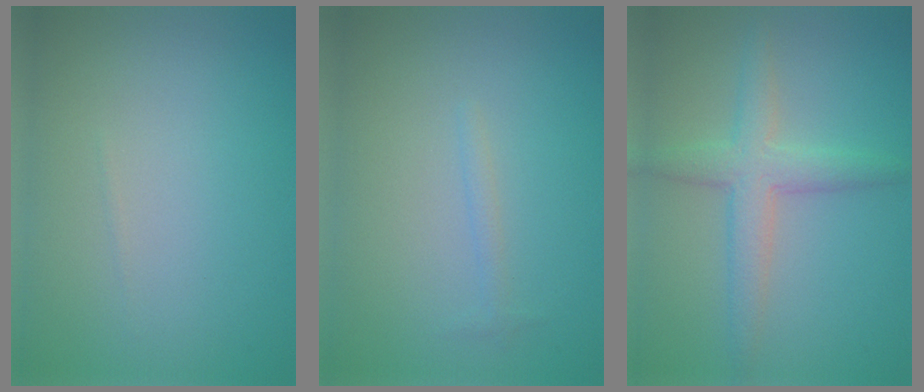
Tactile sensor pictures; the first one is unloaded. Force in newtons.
{"total": 0.8, "press": 0.8, "slide": 0.0}
{"total": 3.7, "press": 3.7, "slide": 0.1}